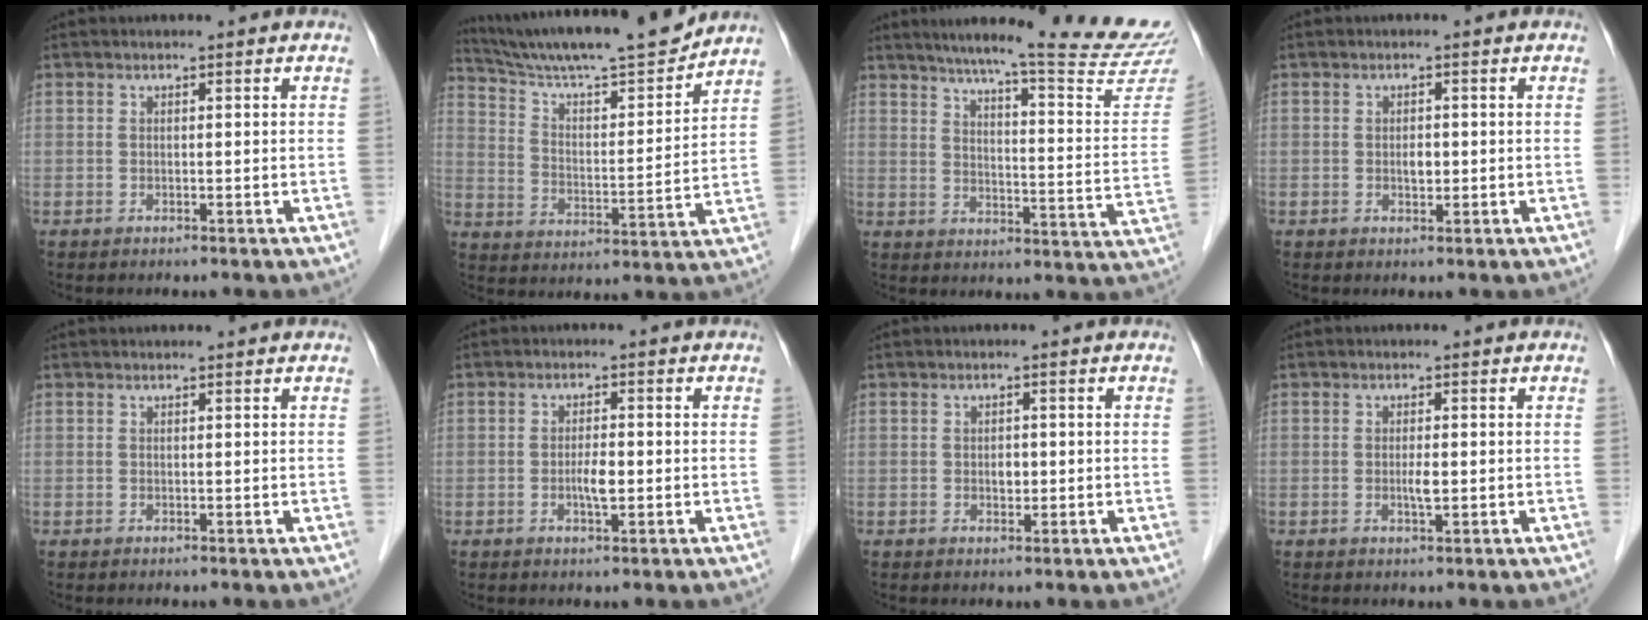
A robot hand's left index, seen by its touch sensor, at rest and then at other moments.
{"total": 17.7, "force": [16.4, 0.5, 6.7], "torque": [-0.121, -0.007, 0.262]}
{"total": 24.2, "force": [21.8, -0.4, 10.5], "torque": [-0.148, -0.088, 0.270]}
{"total": 1.5, "force": [-0.1, 0.9, 1.2], "torque": [-0.022, 0.000, 0.000]}
{"total": 1.9, "force": [1.9, 0.2, 0.4], "torque": [-0.010, 0.018, 0.024]}
{"total": 2.6, "force": [-0.5, 0.6, 2.4], "torque": [-0.047, 0.001, -0.008]}
{"total": 1.4, "force": [-0.1, 0.9, 1.0], "torque": [-0.017, 0.001, 0.001]}
{"total": 1.6, "force": [-0.1, 0.3, 1.6], "torque": [-0.031, -0.002, -0.001]}